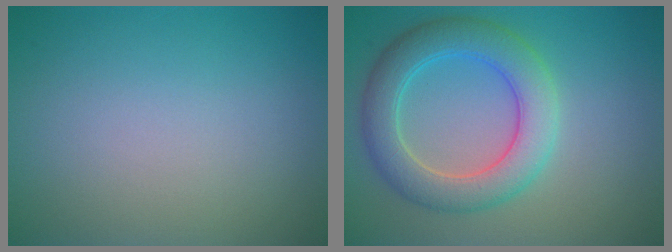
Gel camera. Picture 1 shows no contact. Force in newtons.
{"total": 5.8, "press": 5.8, "slide": 0.2}